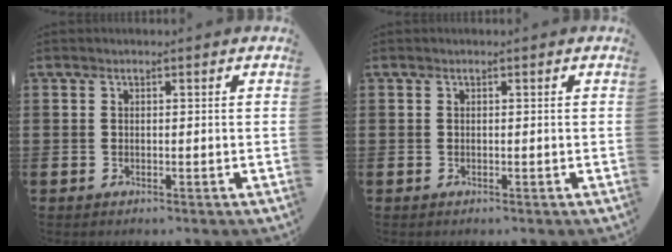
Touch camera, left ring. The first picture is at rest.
{"total": 0.0}